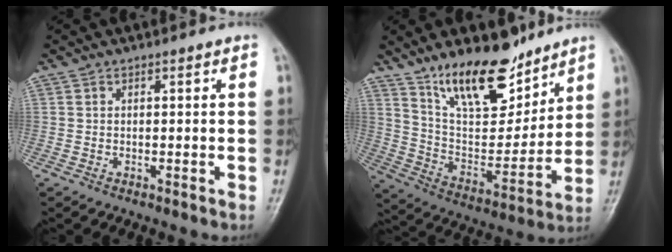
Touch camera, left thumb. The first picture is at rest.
{"total": 18.5, "force": [13.0, 7.9, 10.6], "torque": [-0.121, -0.083, 0.234]}